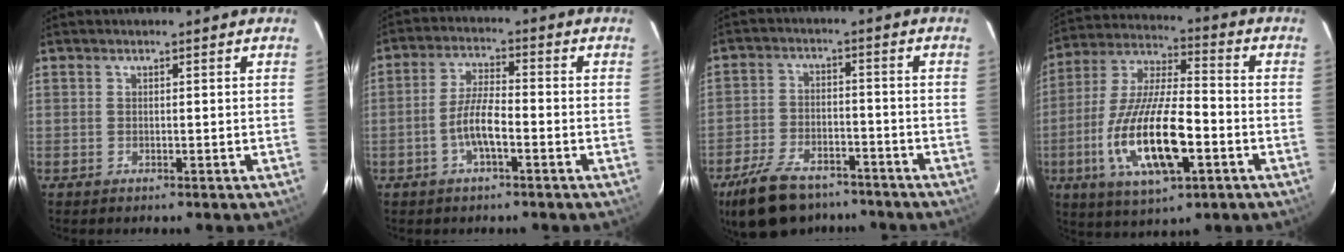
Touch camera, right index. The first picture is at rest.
{"total": 5.9, "force": [-2.5, 1.5, 5.1], "torque": [-0.106, 0.006, -0.047]}
{"total": 15.2, "force": [-11.5, 7.2, 6.8], "torque": [-0.163, -0.002, -0.181]}
{"total": 18.9, "force": [-6.2, 6.3, 16.8], "torque": [-0.346, -0.019, -0.109]}